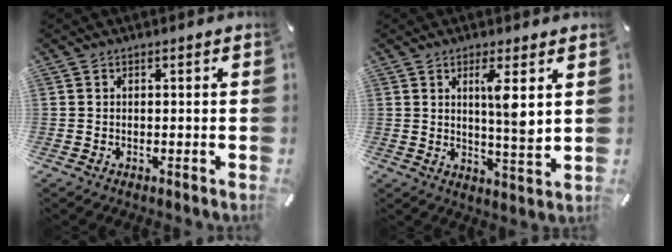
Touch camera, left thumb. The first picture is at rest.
{"total": 7.3, "force": [2.9, 1.0, 6.6], "torque": [-0.111, -0.023, 0.042]}